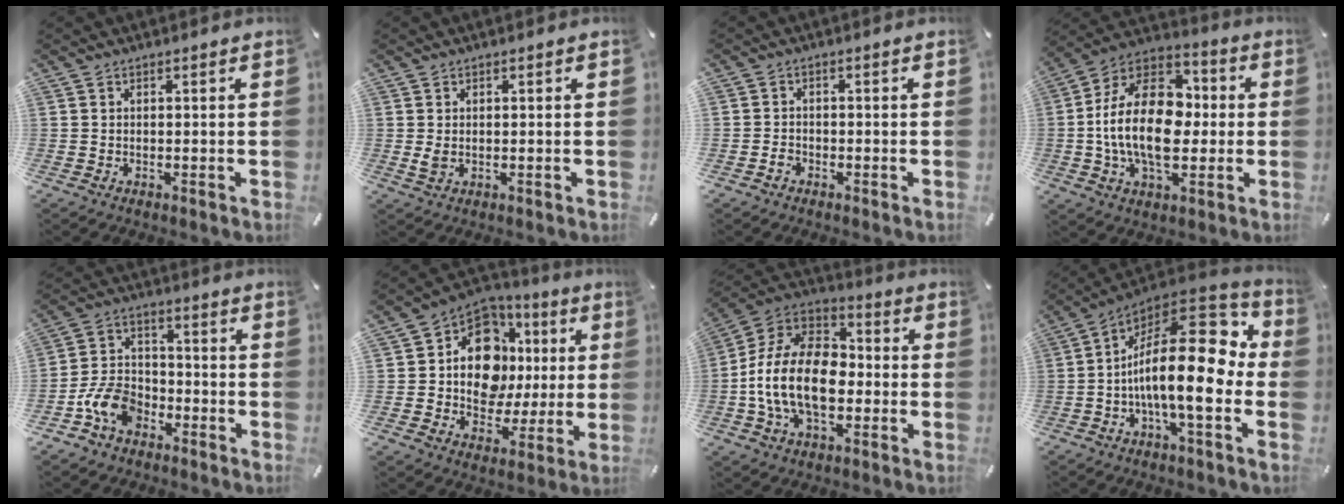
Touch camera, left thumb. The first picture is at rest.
{"total": 2.0, "force": [0.2, 1.5, 1.3], "torque": [-0.017, -0.001, 0.002]}
{"total": 2.3, "force": [-1.2, 1.9, 0.6], "torque": [-0.009, 0.008, -0.026]}
{"total": 21.1, "force": [-1.6, 13.8, 15.9], "torque": [-0.310, 0.012, -0.028]}
{"total": 10.8, "force": [-5.5, 7.6, 5.3], "torque": [-0.116, 0.036, -0.100]}
{"total": 15.2, "force": [1.8, 12.2, 8.8], "torque": [-0.144, -0.017, 0.038]}
{"total": 18.0, "force": [-4.7, 11.7, 12.8], "torque": [-0.286, 0.027, -0.087]}
{"total": 22.7, "force": [-0.9, 8.9, 20.8], "torque": [-0.365, -0.022, -0.018]}